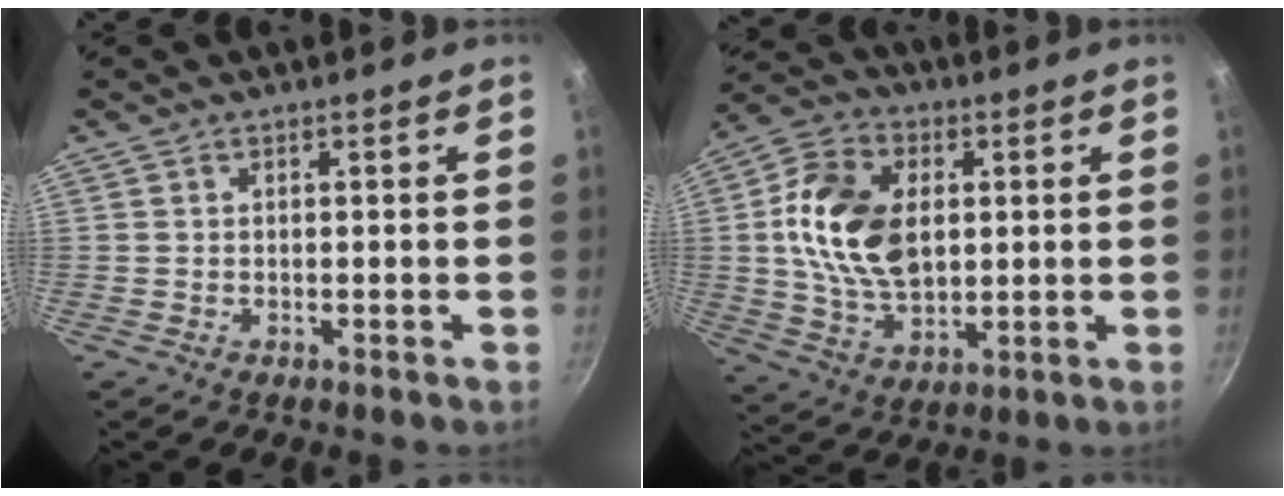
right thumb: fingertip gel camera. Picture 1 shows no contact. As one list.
[{"total": 16.6, "force": [2.1, 10.9, 12.4], "torque": [-0.205, -0.004, 0.037]}]